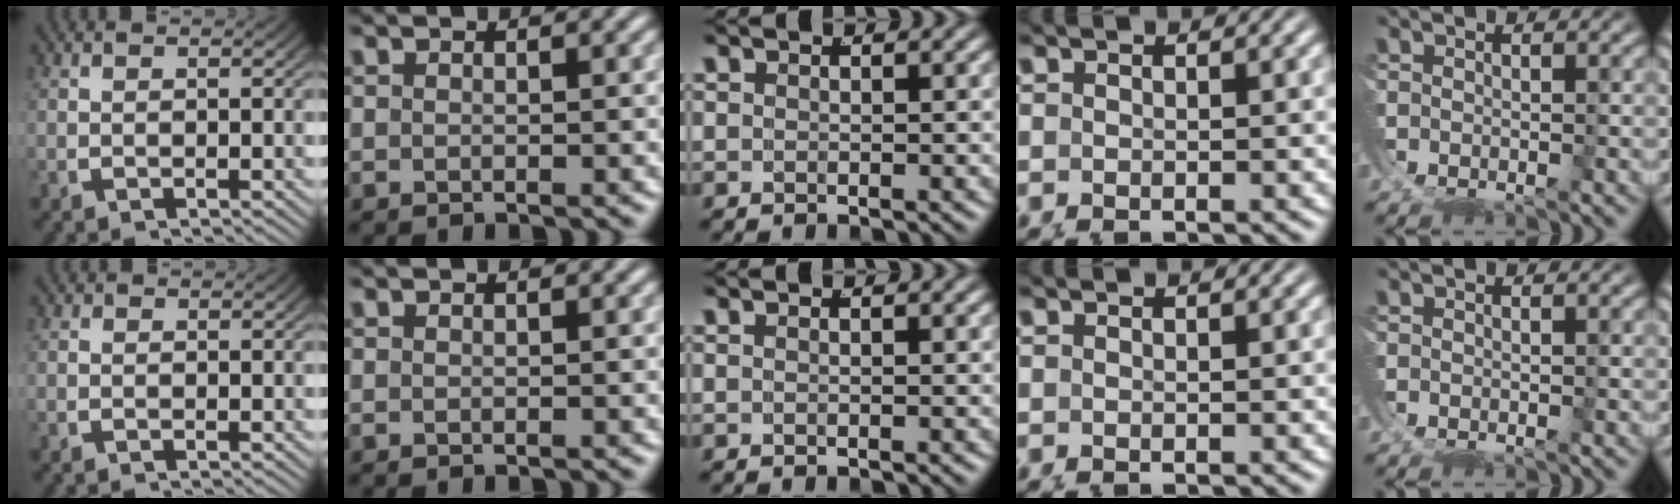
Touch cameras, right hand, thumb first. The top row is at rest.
{"thumb": {"total": 0.6, "force": [-0.3, -0.2, -0.4], "torque": [0.005, -0.002, -0.004]}, "middle": {"total": 0.7, "force": [-0.1, -0.7, 0.0], "torque": [-0.001, 0.004, -0.003]}}